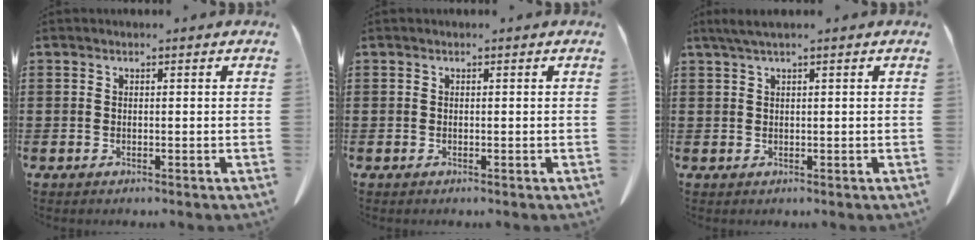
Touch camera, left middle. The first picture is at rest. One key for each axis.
{"total": 0.0}
{"total": 1.6, "fx": 0.9, "fy": -0.1, "fz": 1.4, "tx": -0.025, "ty": -0.004, "tz": 0.018}